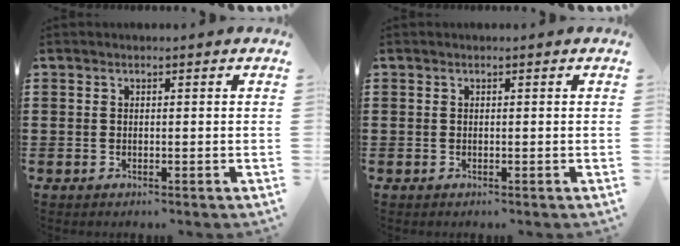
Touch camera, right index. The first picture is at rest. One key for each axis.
{"total": 0.0}